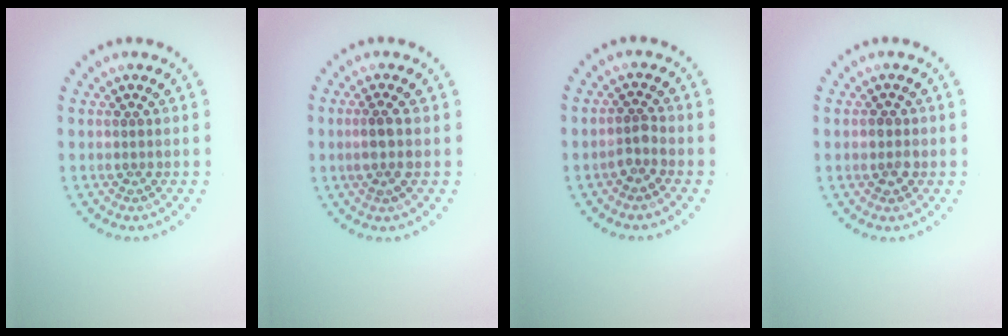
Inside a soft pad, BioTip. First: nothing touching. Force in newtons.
{"total": 1.9, "press": 1.5, "slide": 1.1}
{"total": 1.7, "press": 1.4, "slide": 0.9}
{"total": 1.5, "press": 1.5, "slide": 0.2}